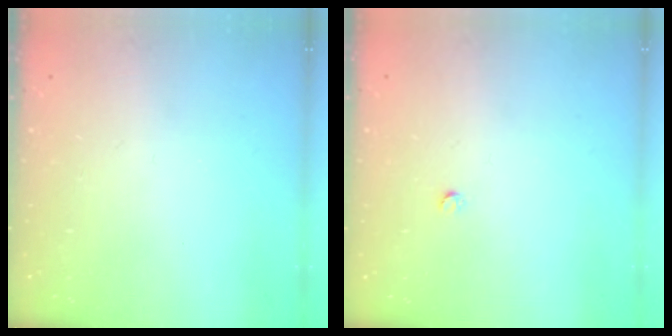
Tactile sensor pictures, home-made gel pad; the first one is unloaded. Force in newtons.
{"total": 2.4, "press": 2.4, "slide": 0.3}